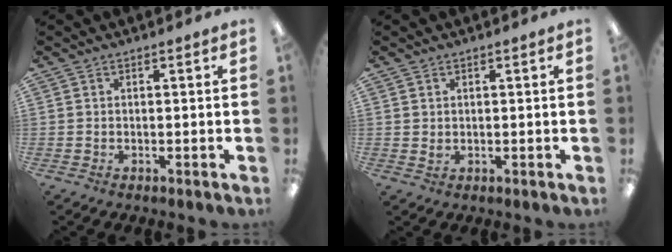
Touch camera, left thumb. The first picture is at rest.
{"total": 1.0, "force": [0.4, 0.9, 0.4], "torque": [-0.002, -0.001, 0.005]}